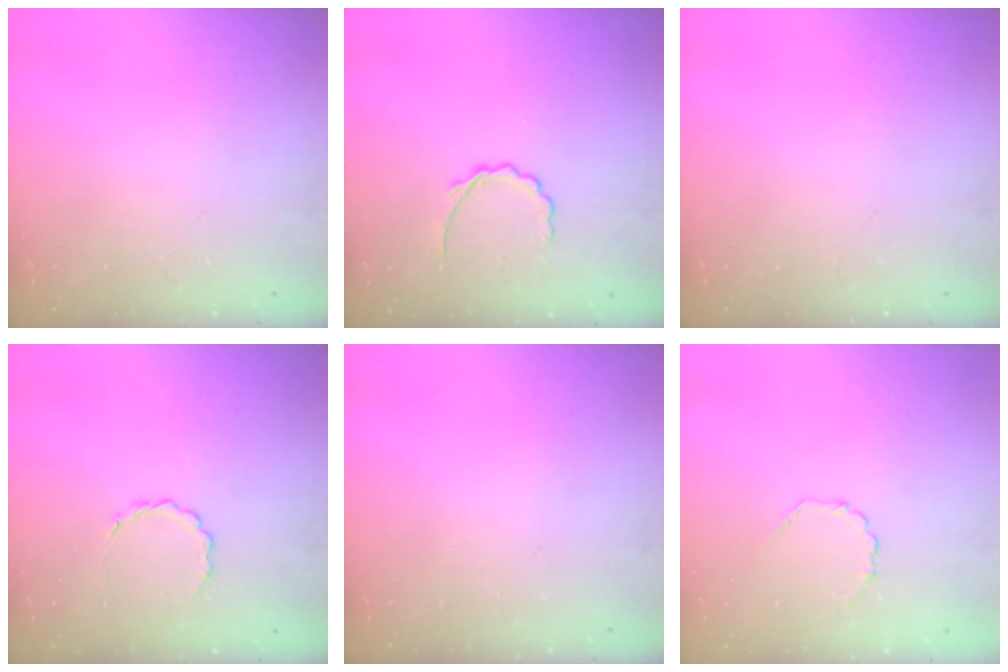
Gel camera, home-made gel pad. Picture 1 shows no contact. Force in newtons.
{"total": 4.0, "press": 3.8, "slide": 1.1}
{"total": 0.0}
{"total": 3.1, "press": 3.0, "slide": 1.1}
{"total": 0.0}
{"total": 3.1, "press": 2.9, "slide": 1.1}